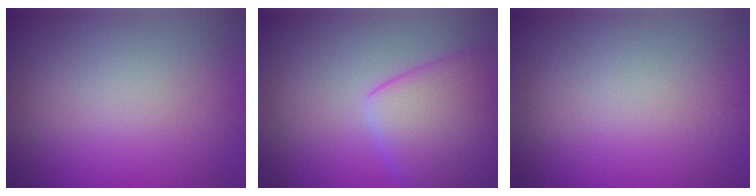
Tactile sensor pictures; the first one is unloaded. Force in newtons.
{"total": 6.5, "press": 6.5, "slide": 0.6}
{"total": 0.0}